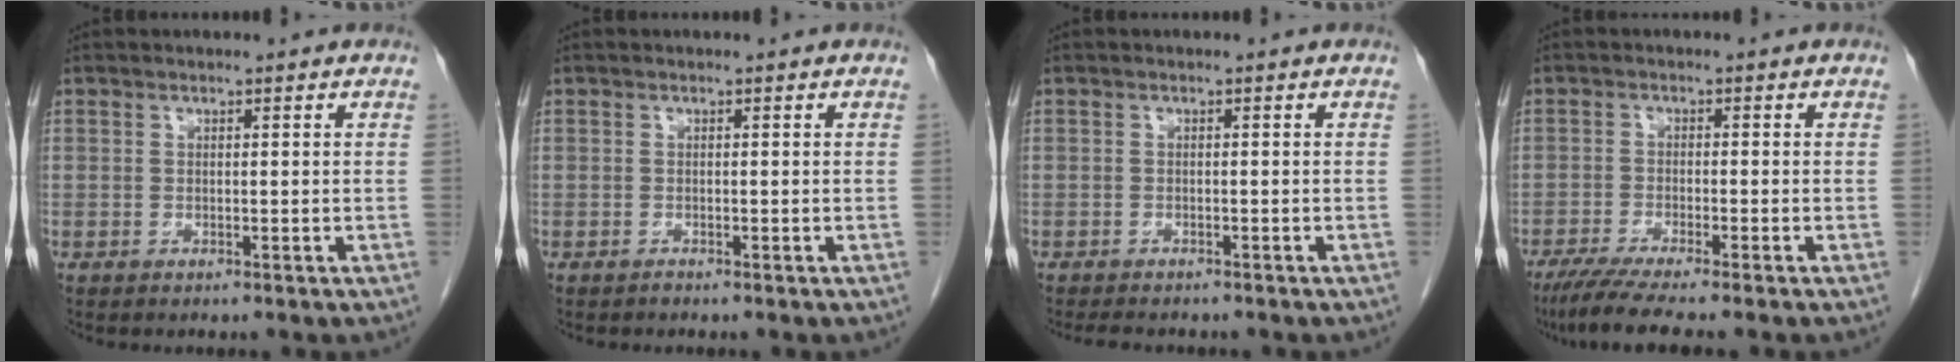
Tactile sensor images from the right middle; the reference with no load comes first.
{"total": 0.0}
{"total": 3.8, "force": [-3.3, 1.1, 1.5], "torque": [-0.024, -0.007, -0.043]}
{"total": 6.9, "force": [-5.6, -0.5, 4.1], "torque": [-0.063, -0.020, -0.094]}